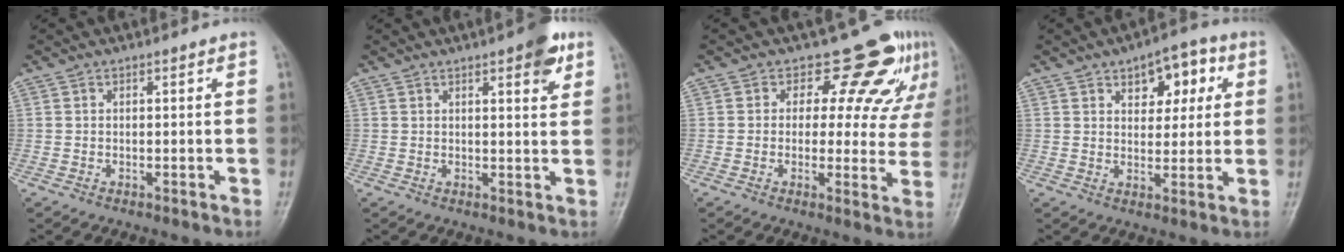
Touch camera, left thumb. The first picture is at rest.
{"total": 5.8, "force": [3.1, 1.8, 4.5], "torque": [-0.045, -0.011, 0.034]}
{"total": 11.9, "force": [7.7, 6.9, 5.9], "torque": [-0.019, -0.038, 0.079]}
{"total": 9.4, "force": [3.9, 5.5, 6.5], "torque": [-0.046, -0.005, 0.049]}